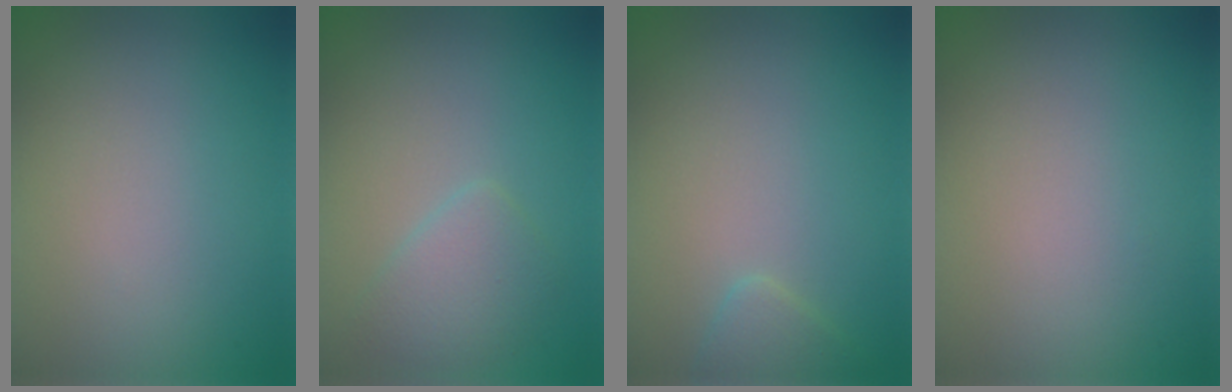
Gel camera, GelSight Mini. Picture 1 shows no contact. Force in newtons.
{"total": 2.5, "press": 2.5, "slide": 0.1}
{"total": 1.4, "press": 1.4, "slide": 0.1}
{"total": 0.0}